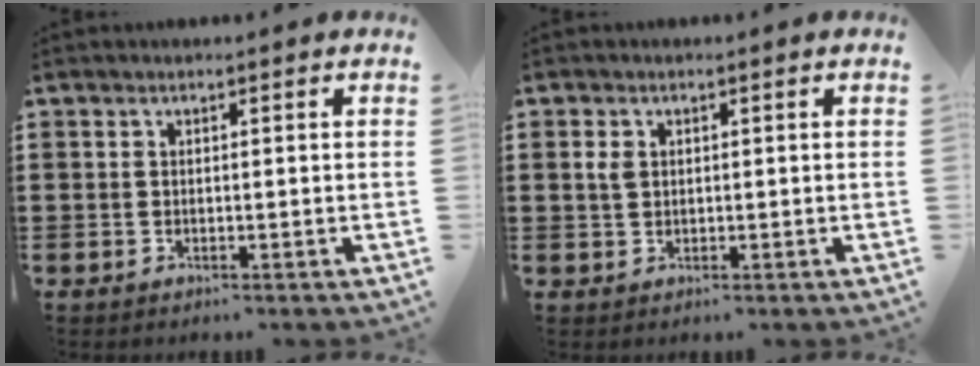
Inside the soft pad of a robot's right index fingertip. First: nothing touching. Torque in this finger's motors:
{"motor_torque": [1.39, 0.75, 0.13, 0.01]}